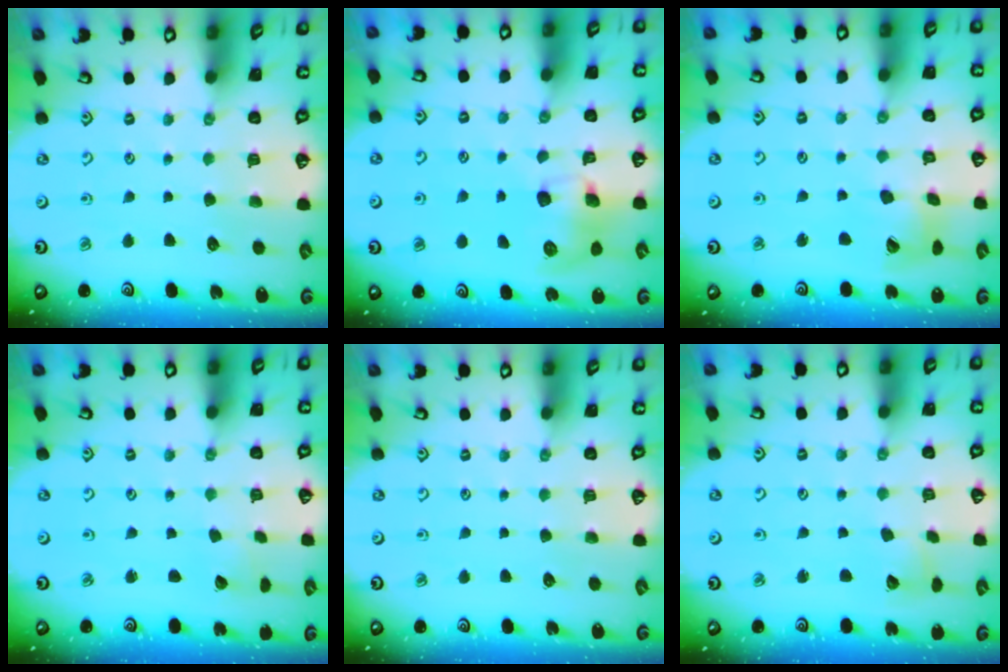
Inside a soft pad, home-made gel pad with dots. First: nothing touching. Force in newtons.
{"total": 8.8, "press": 8.7, "slide": 1.1}
{"total": 11.7, "press": 11.6, "slide": 1.6}
{"total": 1.6, "press": 1.6, "slide": 0.0}
{"total": 0.0}
{"total": 3.3, "press": 3.2, "slide": 0.4}